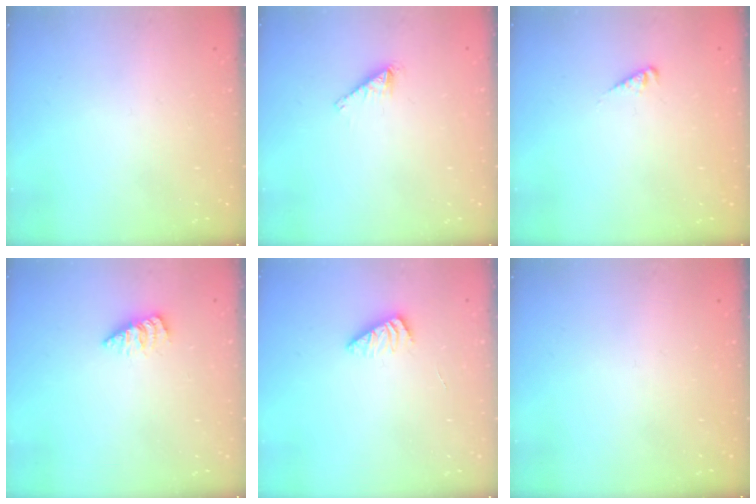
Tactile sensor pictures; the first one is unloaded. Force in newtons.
{"total": 1.2, "press": 1.2, "slide": 0.1}
{"total": 1.1, "press": 1.0, "slide": 0.2}
{"total": 2.8, "press": 2.7, "slide": 0.3}
{"total": 2.8, "press": 2.8, "slide": 0.4}
{"total": 0.0}